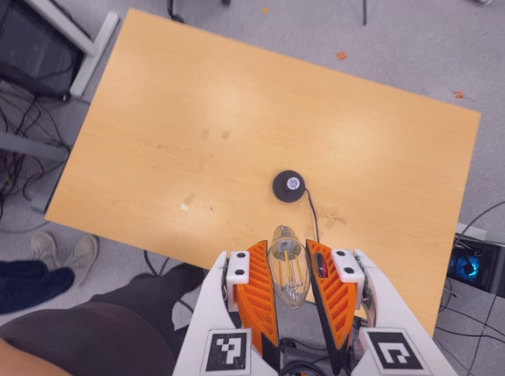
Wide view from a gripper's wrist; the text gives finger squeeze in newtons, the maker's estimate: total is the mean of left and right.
{"total": 13.3, "left": 13.8, "right": 12.7}